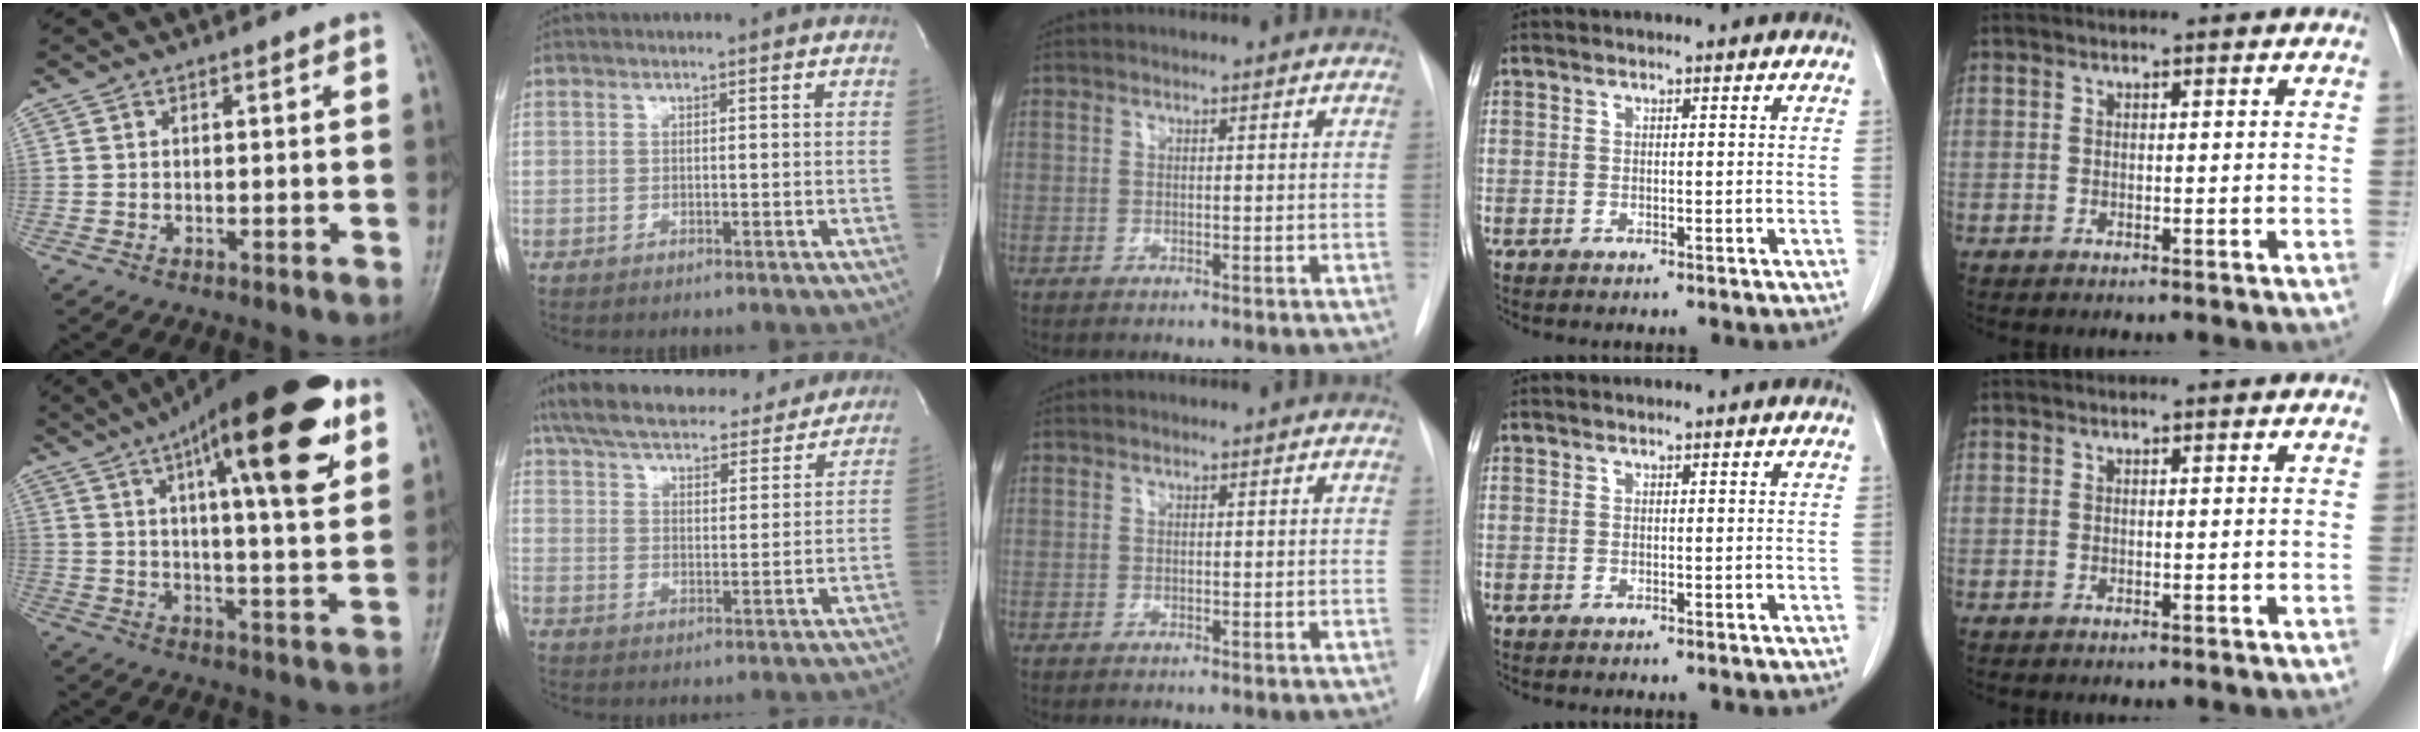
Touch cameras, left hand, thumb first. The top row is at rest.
{"thumb": {"total": 25.1, "force": [11.2, 6.5, 21.5], "torque": [-0.312, -0.010, 0.164]}, "index": {"total": 24.6, "force": [21.7, 6.3, 9.7], "torque": [-0.173, 0.029, 0.303]}}